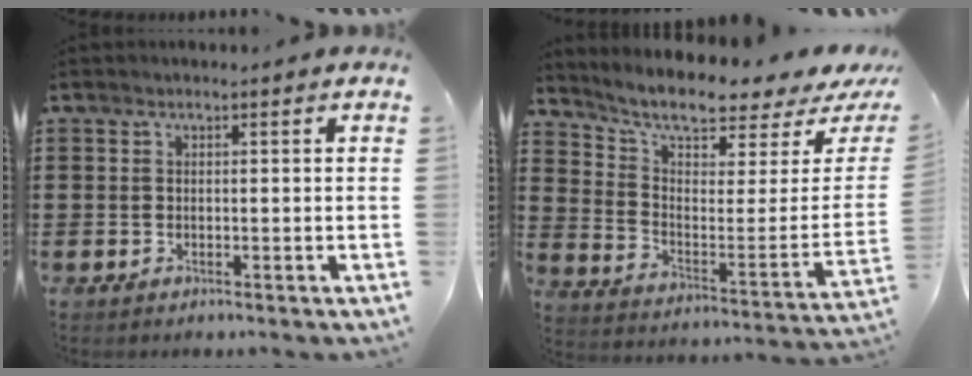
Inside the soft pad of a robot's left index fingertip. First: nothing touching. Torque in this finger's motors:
{"motor_torque": [1.88, -0.25, 0.40, 0.19]}